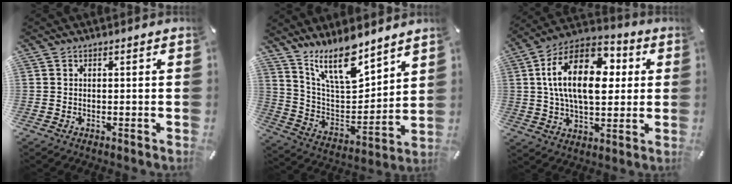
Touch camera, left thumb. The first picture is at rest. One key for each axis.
{"total": 16.1, "fx": 12.6, "fy": 5.7, "fz": 8.1, "tx": -0.168, "ty": -0.077, "tz": 0.228}
{"total": 20.0, "fx": 4.3, "fy": 11.9, "fz": 15.4, "tx": -0.288, "ty": -0.006, "tz": 0.065}